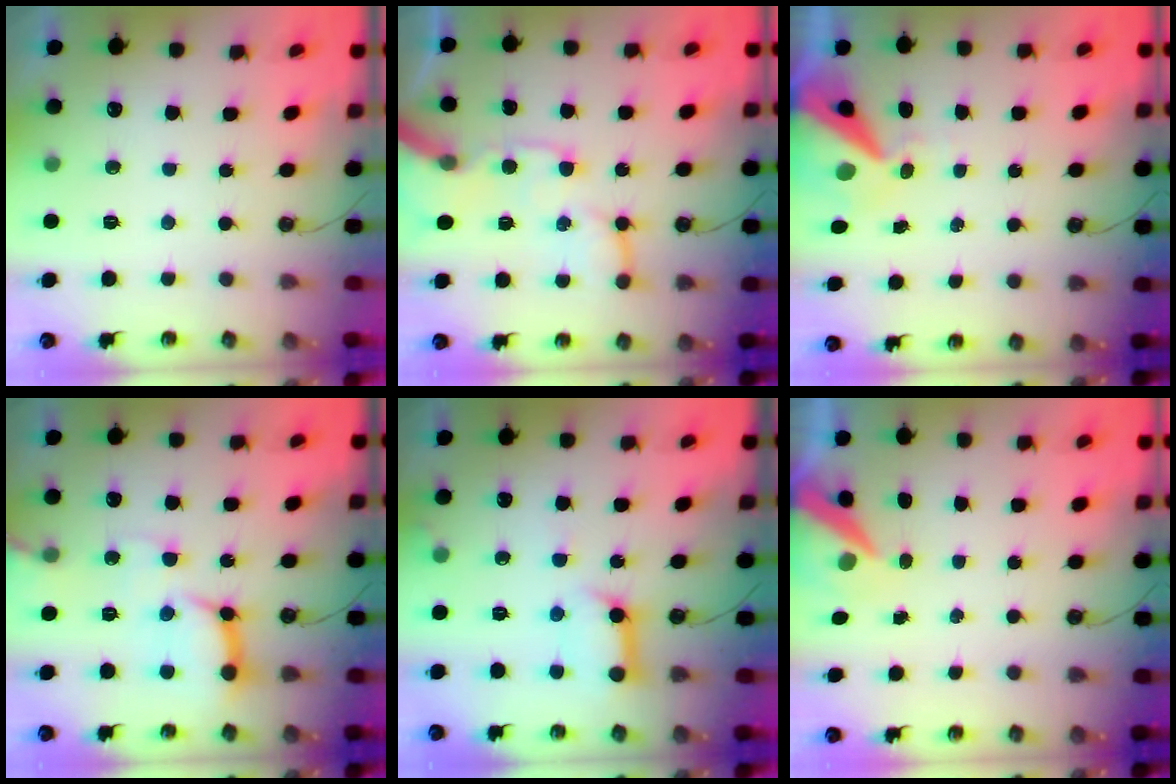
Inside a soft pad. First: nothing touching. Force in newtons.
{"total": 15.9, "press": 15.7, "slide": 2.6}
{"total": 11.9, "press": 11.8, "slide": 1.5}
{"total": 13.6, "press": 13.5, "slide": 1.8}
{"total": 11.1, "press": 11.1, "slide": 1.1}
{"total": 6.9, "press": 6.9, "slide": 0.9}